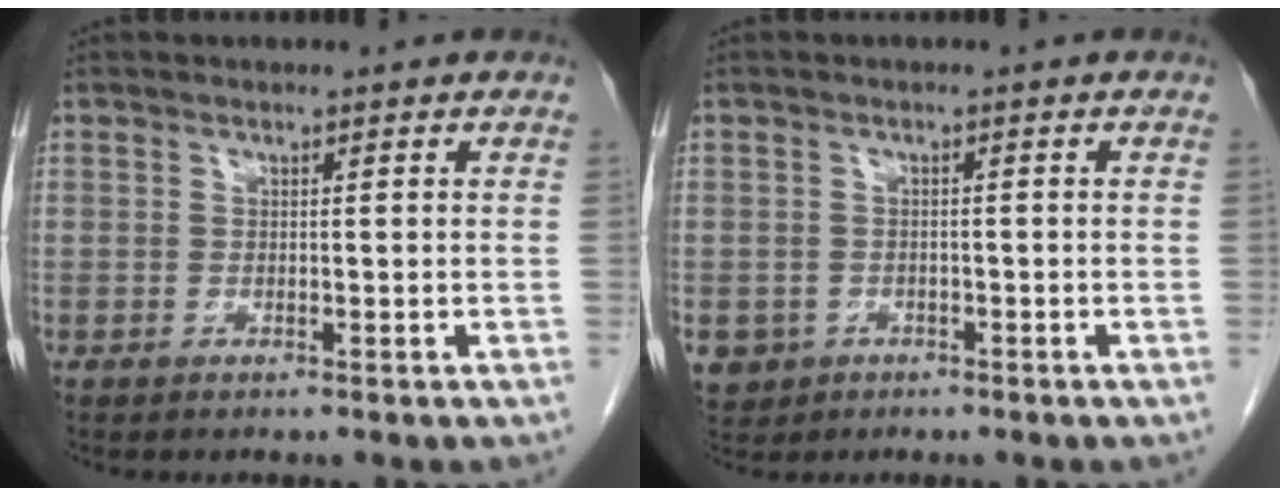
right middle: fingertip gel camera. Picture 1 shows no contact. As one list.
[{"total": 4.9, "force": [-2.4, 4.2, 0.8], "torque": [-0.019, 0.004, -0.033]}]